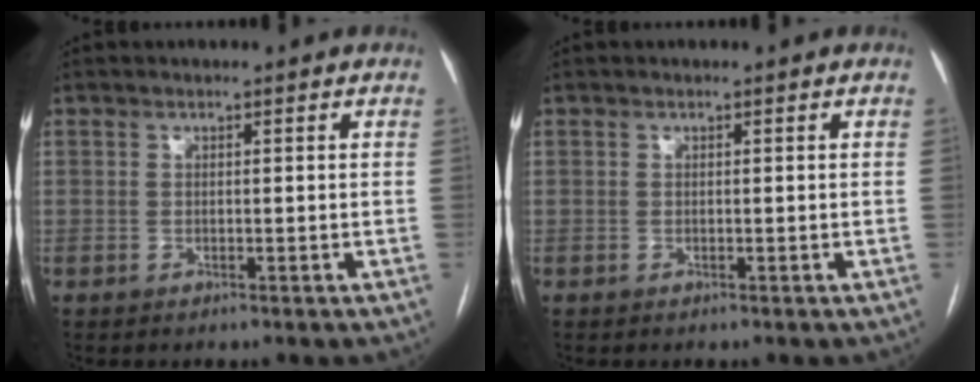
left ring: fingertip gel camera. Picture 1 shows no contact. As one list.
[{"total": 0.0}]